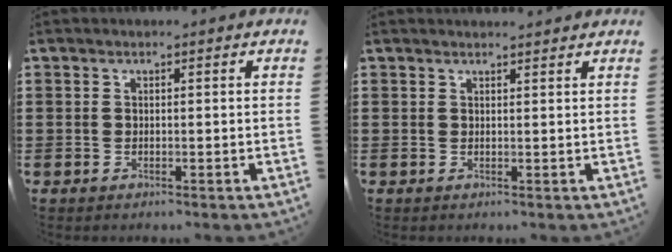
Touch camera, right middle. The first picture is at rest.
{"total": 1.2, "force": [1.2, -0.1, 0.2], "torque": [0.002, -0.004, 0.020]}